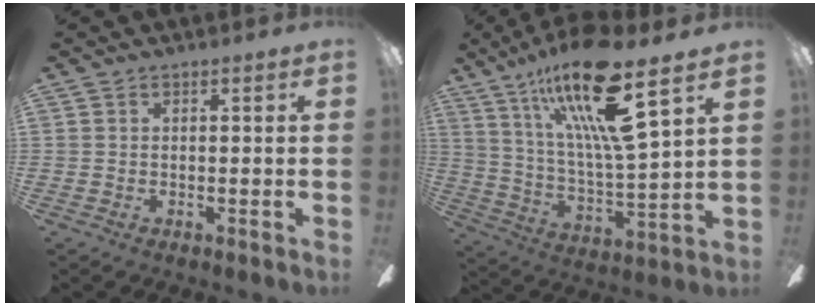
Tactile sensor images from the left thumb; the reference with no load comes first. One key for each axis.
{"total": 21.7, "fx": 13.8, "fy": 4.3, "fz": 16.2, "tx": -0.314, "ty": -0.065, "tz": 0.217}